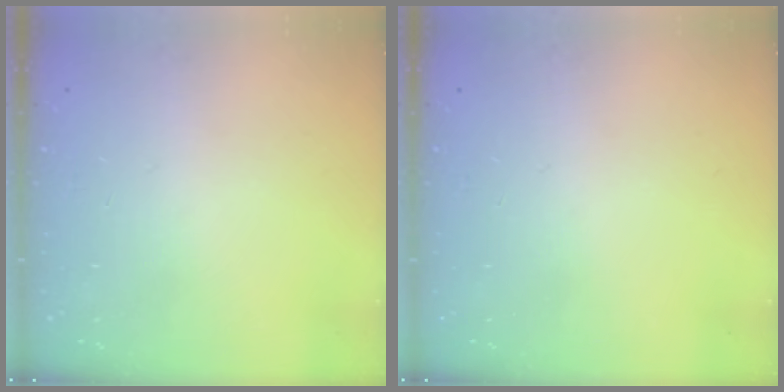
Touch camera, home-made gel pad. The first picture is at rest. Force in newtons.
{"total": 0.0}